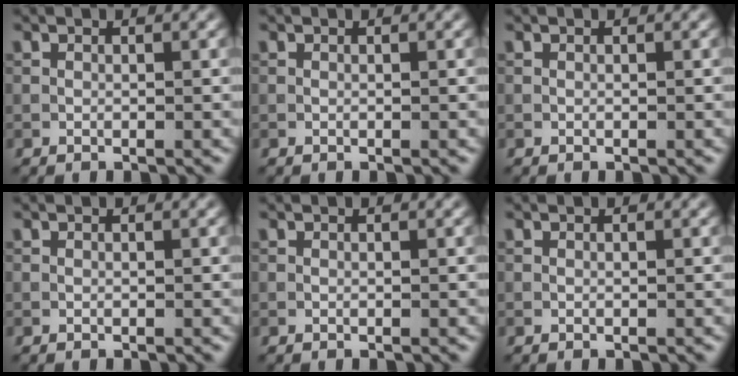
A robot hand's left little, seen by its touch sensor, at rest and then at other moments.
{"total": 0.0}
{"total": 0.0}
{"total": 0.0}
{"total": 0.0}
{"total": 0.0}